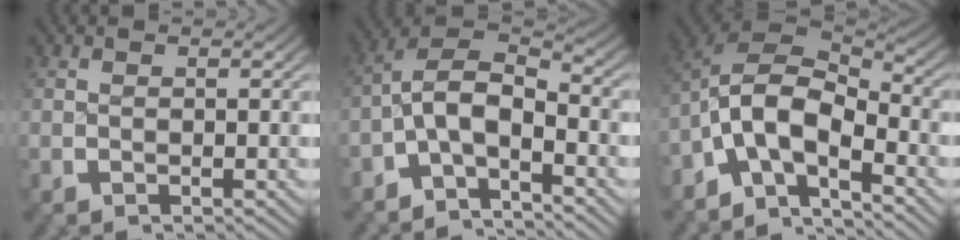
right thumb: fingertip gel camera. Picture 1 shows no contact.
{"total": 10.1, "force": [-2.2, 7.1, 6.8], "torque": [-0.144, -0.029, -0.045]}
{"total": 12.6, "force": [-2.3, 8.6, 8.9], "torque": [-0.193, -0.039, -0.031]}